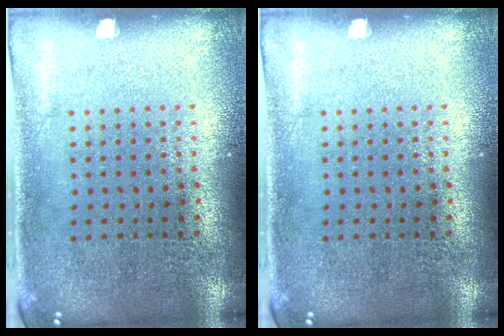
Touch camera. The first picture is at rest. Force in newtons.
{"total": 0.0}